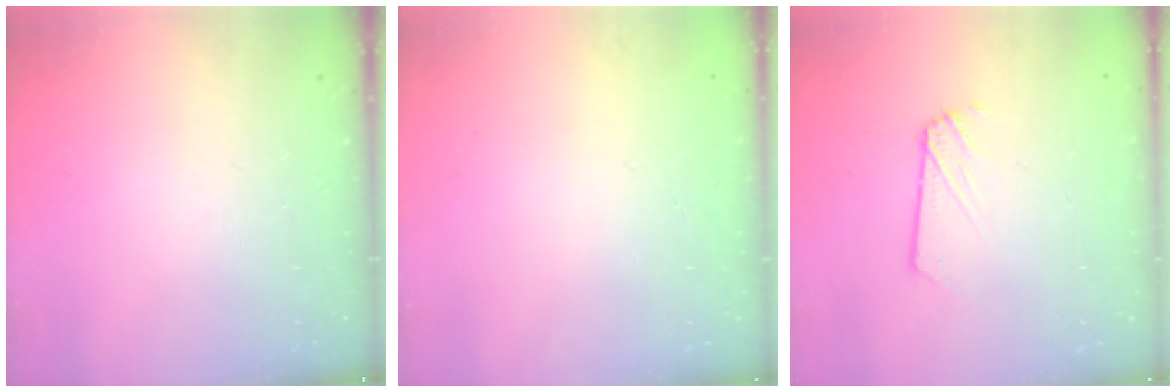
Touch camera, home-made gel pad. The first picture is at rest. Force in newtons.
{"total": 0.0}
{"total": 1.9, "press": 1.9, "slide": 0.3}